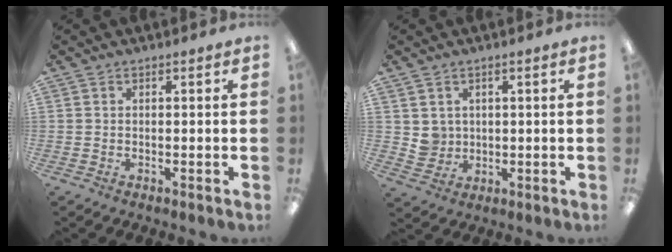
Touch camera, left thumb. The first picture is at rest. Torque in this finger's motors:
{"motor_torque": [-0.01, 0.01, 0.30, -0.32, -0.01]}